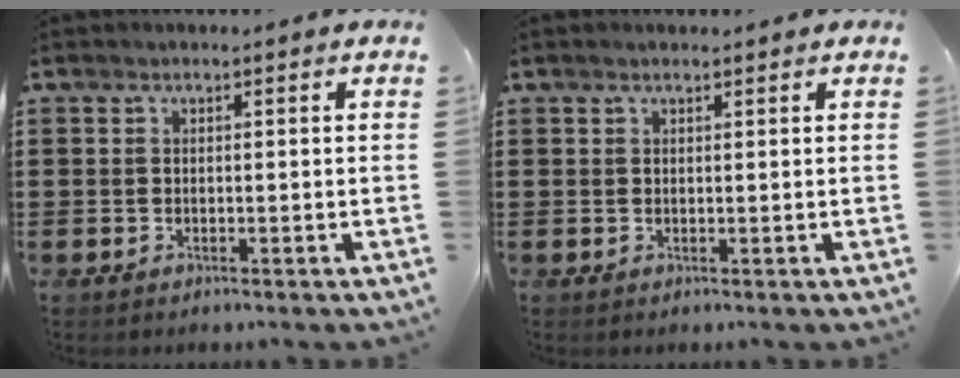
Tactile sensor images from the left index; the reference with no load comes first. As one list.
[{"total": 0.7, "force": [0.6, 0.1, 0.4], "torque": [-0.009, 0.002, 0.010]}]